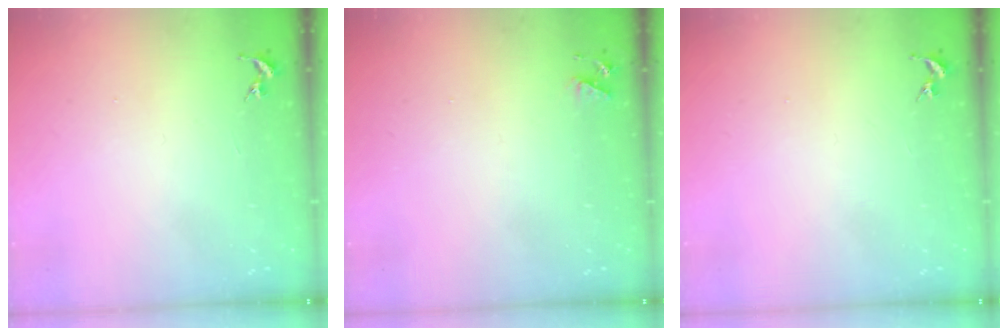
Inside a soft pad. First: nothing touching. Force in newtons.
{"total": 4.1, "press": 4.0, "slide": 0.7}
{"total": 0.0}